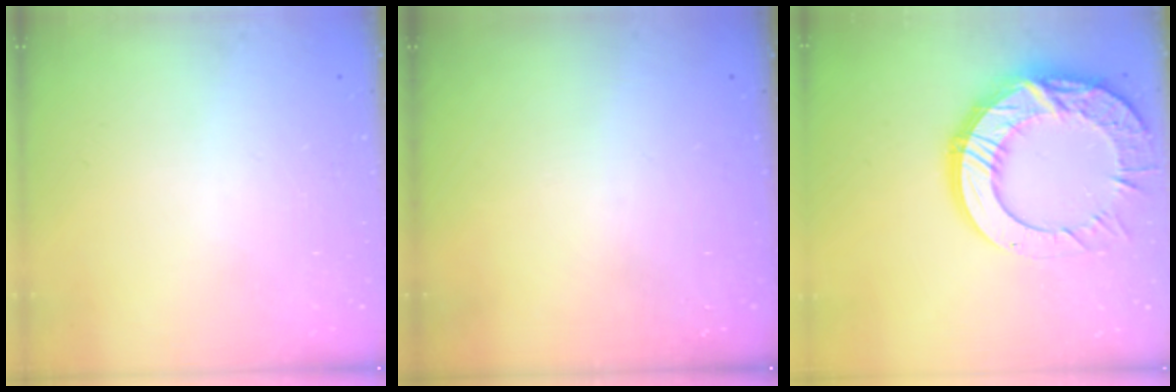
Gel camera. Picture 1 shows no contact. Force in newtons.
{"total": 0.0}
{"total": 22.7, "press": 22.7, "slide": 1.8}